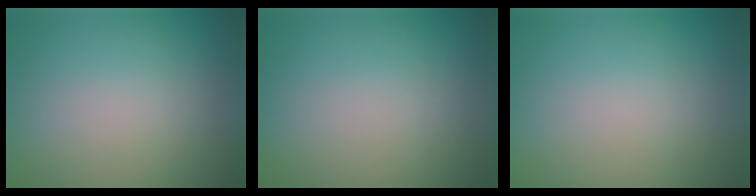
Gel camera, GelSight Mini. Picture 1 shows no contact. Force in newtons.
{"total": 0.0}
{"total": 0.0}